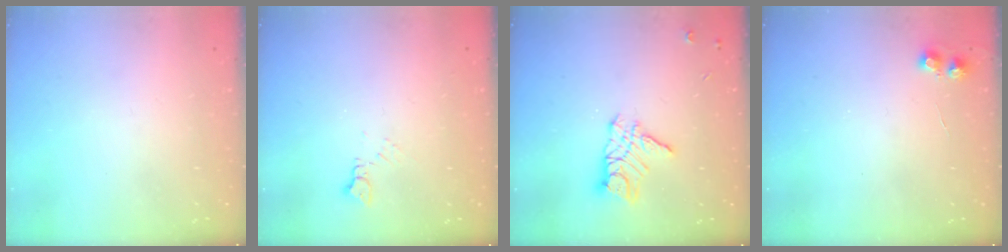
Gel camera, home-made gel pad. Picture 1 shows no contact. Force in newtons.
{"total": 2.9, "press": 2.9, "slide": 0.5}
{"total": 10.1, "press": 10.1, "slide": 0.8}
{"total": 5.7, "press": 5.6, "slide": 0.8}